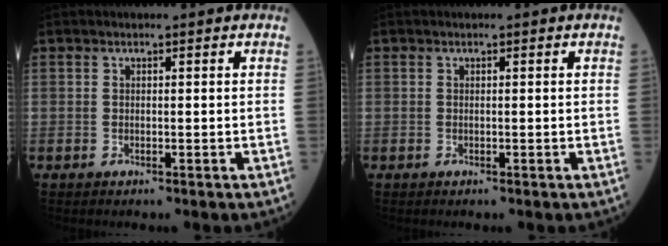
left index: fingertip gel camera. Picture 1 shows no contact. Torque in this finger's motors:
{"motor_torque": [-0.02, 0.02, 0.00, 0.00]}